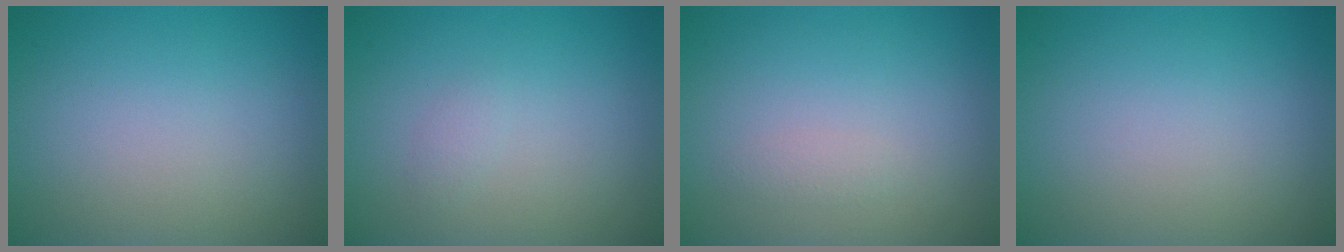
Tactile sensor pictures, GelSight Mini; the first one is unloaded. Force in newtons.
{"total": 0.7, "press": 0.7, "slide": 0.1}
{"total": 0.7, "press": 0.7, "slide": 0.0}
{"total": 0.0}